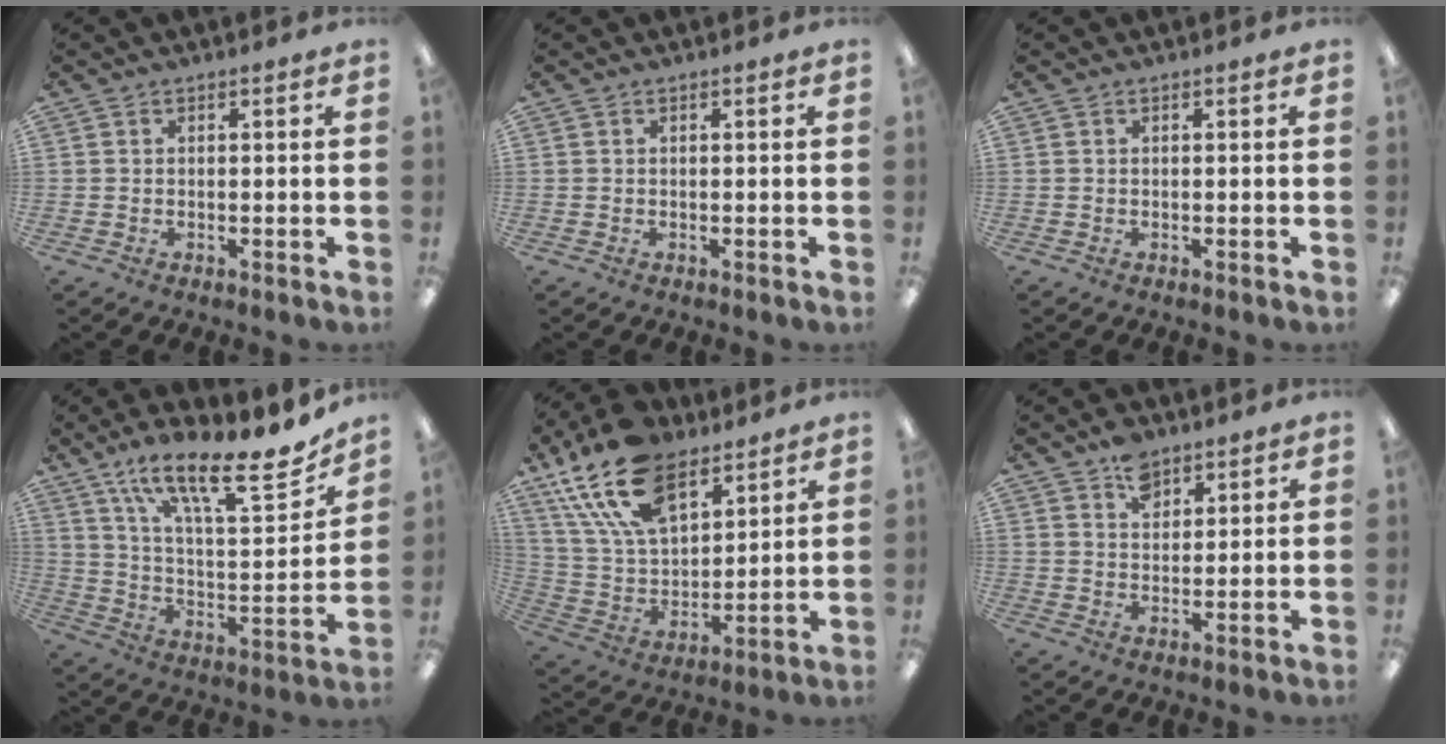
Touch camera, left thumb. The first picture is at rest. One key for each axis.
{"total": 0.0}
{"total": 0.0}
{"total": 20.4, "fx": 14.9, "fy": 5.6, "fz": 12.7, "tx": -0.202, "ty": -0.102, "tz": 0.248}
{"total": 20.8, "fx": 13.0, "fy": 11.1, "fz": 11.8, "tx": -0.248, "ty": -0.056, "tz": 0.239}
{"total": 6.3, "fx": 4.4, "fy": 3.8, "fz": 2.3, "tx": -0.030, "ty": -0.016, "tz": 0.077}